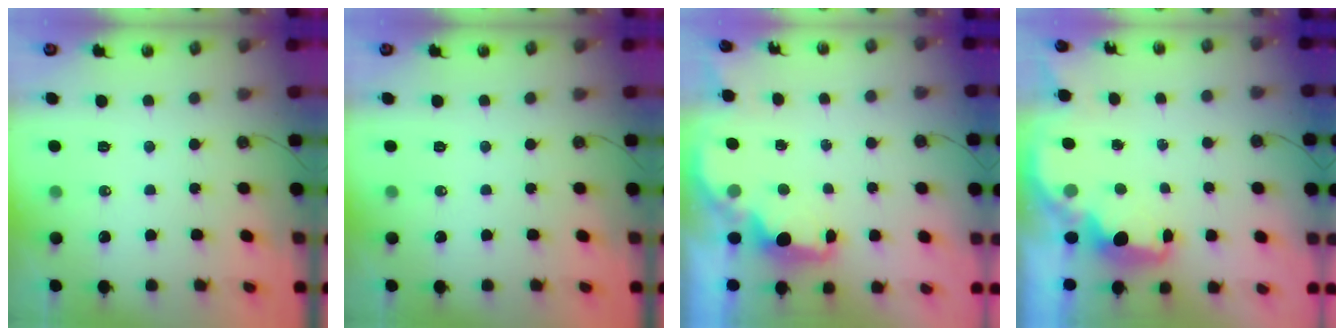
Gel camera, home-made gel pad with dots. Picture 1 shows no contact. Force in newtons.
{"total": 0.0}
{"total": 2.4, "press": 2.2, "slide": 0.8}
{"total": 3.5, "press": 3.5, "slide": 0.6}